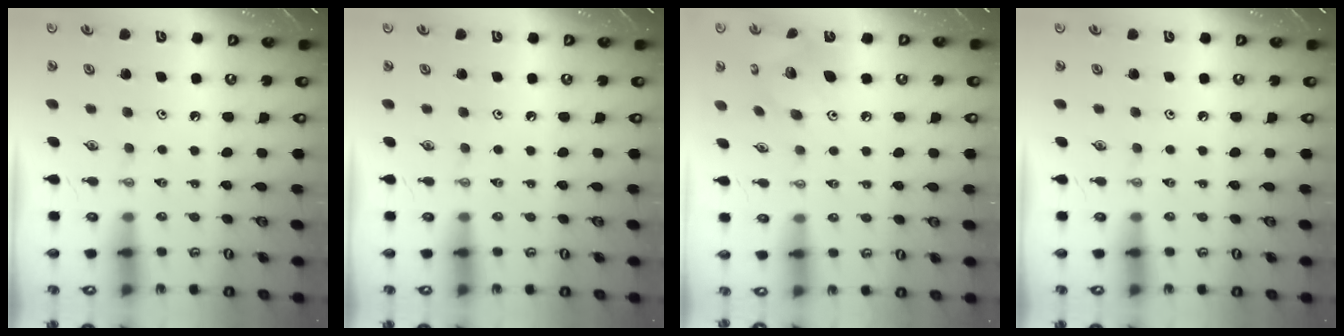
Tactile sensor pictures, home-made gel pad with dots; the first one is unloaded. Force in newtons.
{"total": 0.0}
{"total": 11.3, "press": 11.3, "slide": 0.8}
{"total": 0.0}